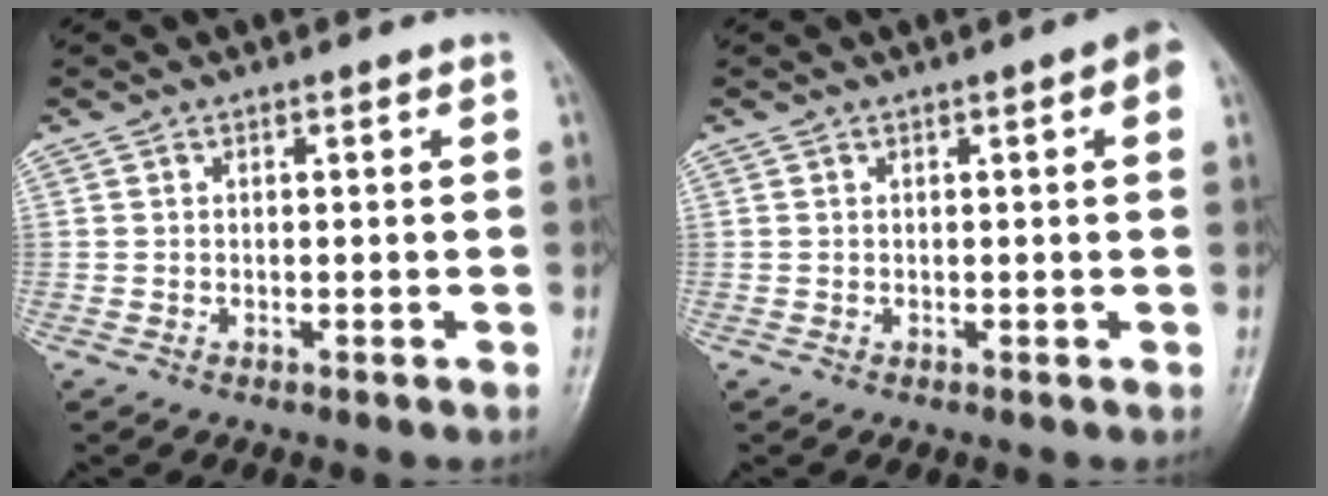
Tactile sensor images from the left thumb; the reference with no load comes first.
{"total": 3.2, "force": [0.9, 0.7, 3.0], "torque": [-0.034, 0.004, 0.007]}